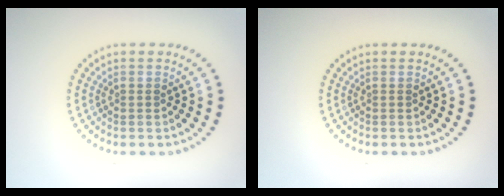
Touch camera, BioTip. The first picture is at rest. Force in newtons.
{"total": 0.0}